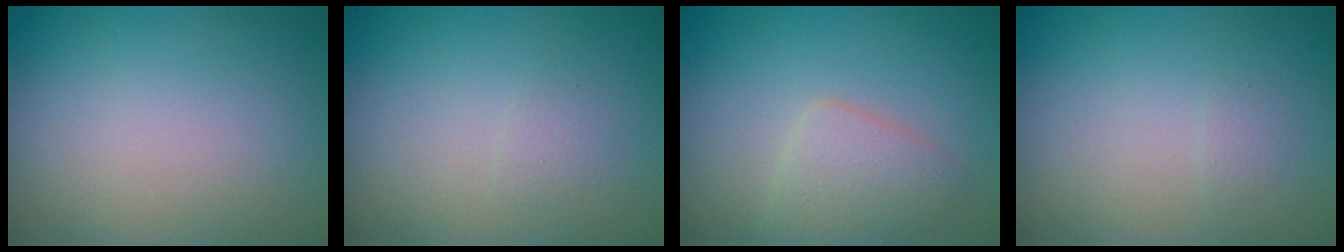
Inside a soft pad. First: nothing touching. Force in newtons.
{"total": 0.7, "press": 0.7, "slide": 0.0}
{"total": 2.6, "press": 2.6, "slide": 0.2}
{"total": 0.5, "press": 0.5, "slide": 0.1}